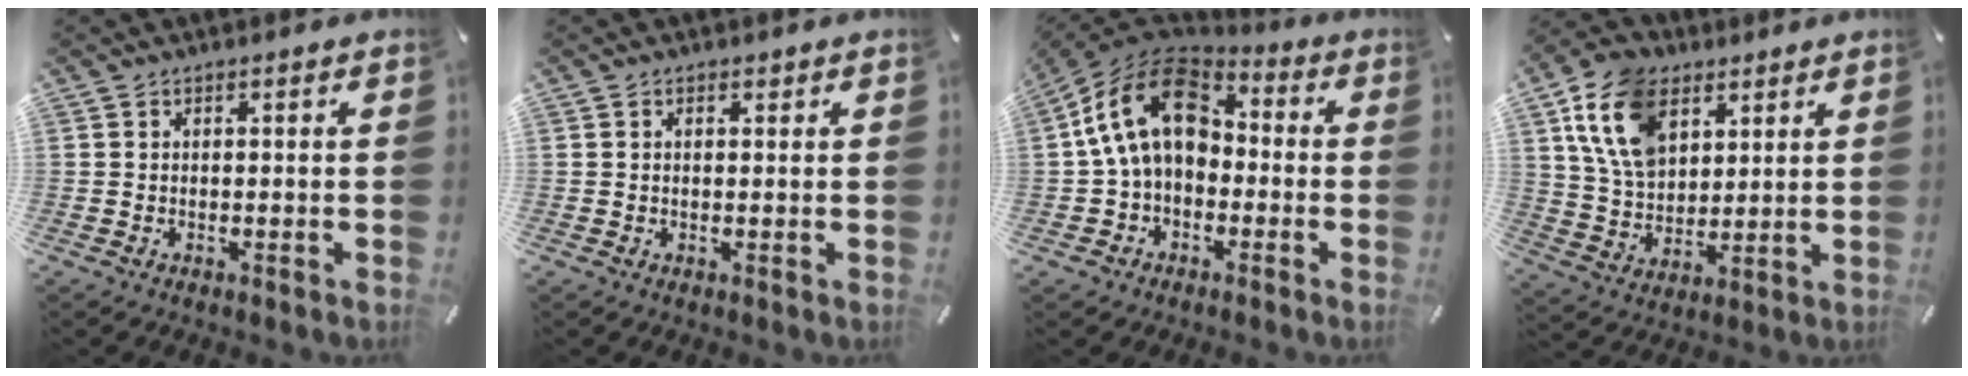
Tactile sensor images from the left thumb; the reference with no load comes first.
{"total": 1.0, "force": [0.3, 0.7, 0.7], "torque": [-0.006, 0.002, 0.002]}
{"total": 16.5, "force": [1.7, 11.9, 11.2], "torque": [-0.233, 0.014, 0.024]}
{"total": 14.2, "force": [6.7, 9.7, 7.9], "torque": [-0.194, -0.009, 0.125]}